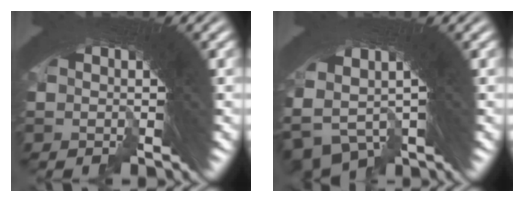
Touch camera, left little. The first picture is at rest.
{"total": 9.2, "force": [-1.5, 7.7, 4.9], "torque": [-0.156, -0.026, -0.021]}